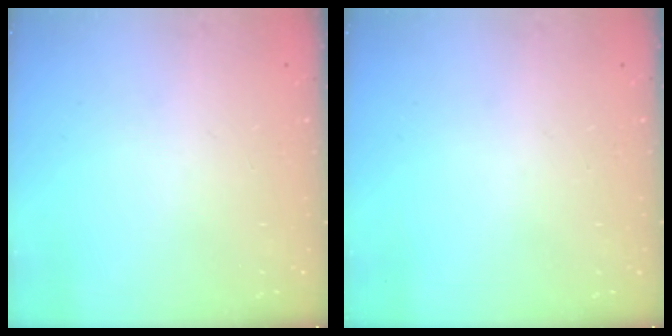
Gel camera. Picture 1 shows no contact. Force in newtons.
{"total": 0.0}